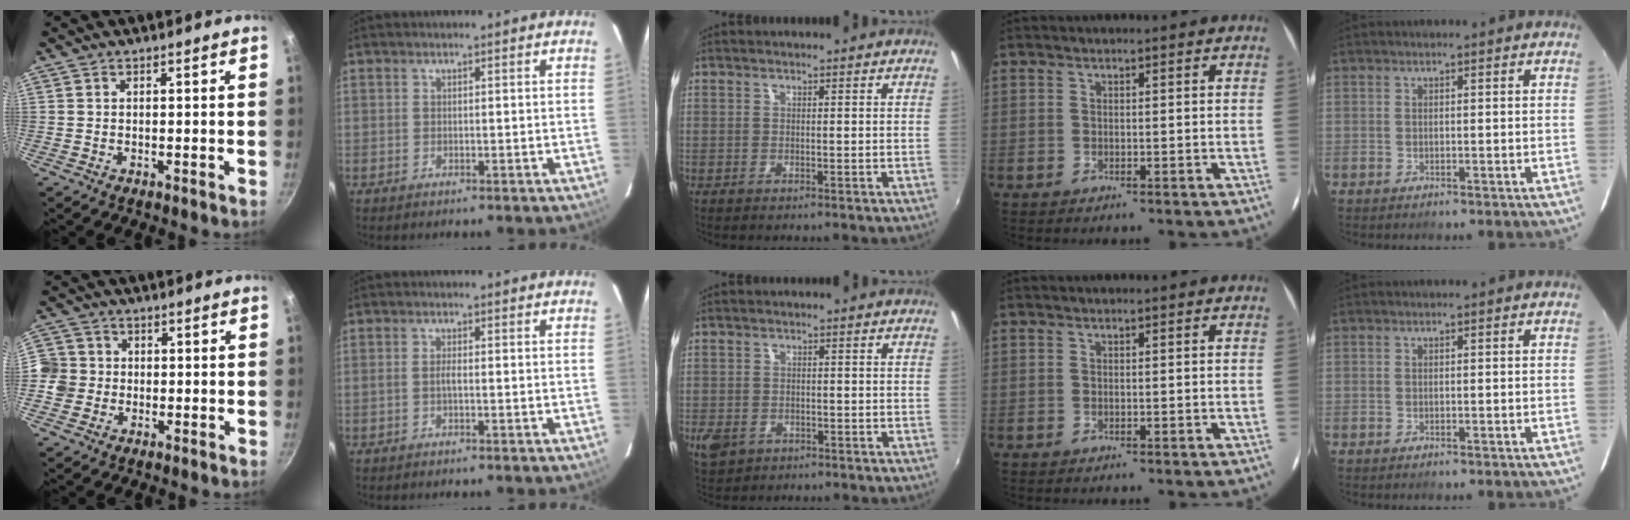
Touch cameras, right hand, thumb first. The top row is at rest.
{"thumb": {"total": 6.2, "force": [-0.9, 5.9, 1.6], "torque": [0.000, 0.010, -0.031]}, "index": {"total": 1.2, "force": [-0.4, 0.1, 1.2], "torque": [-0.023, 0.003, -0.009]}, "middle": {"total": 4.9, "force": [-2.1, 3.7, 2.4], "torque": [-0.055, -0.009, -0.034]}}